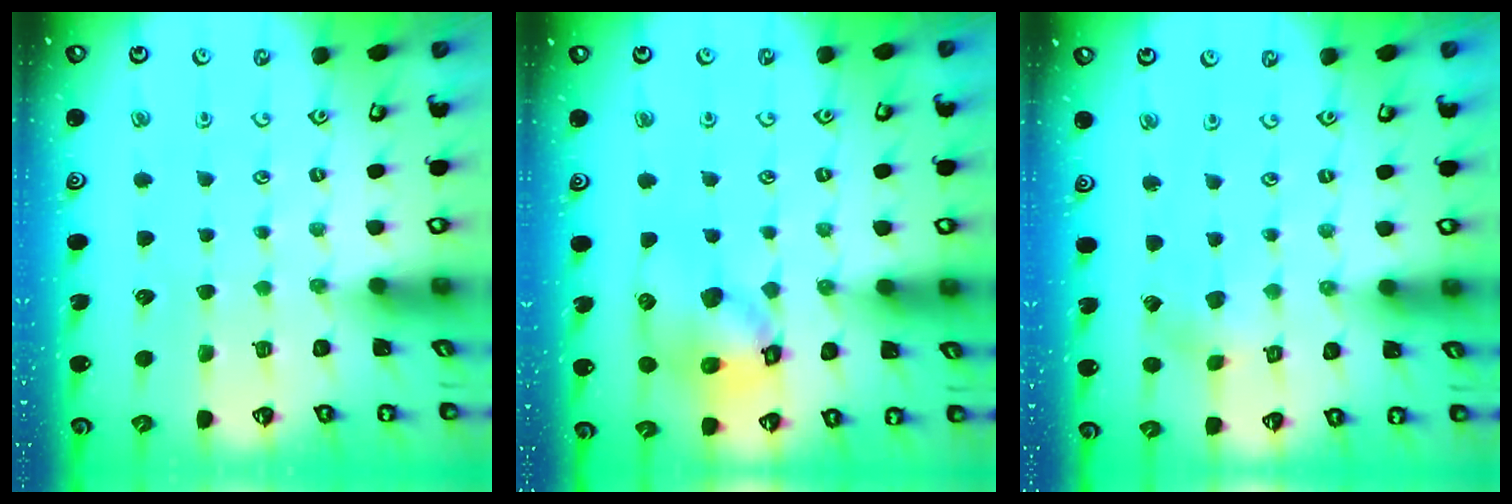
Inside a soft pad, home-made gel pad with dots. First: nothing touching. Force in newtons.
{"total": 14.6, "press": 14.4, "slide": 2.2}
{"total": 2.0, "press": 2.0, "slide": 0.1}